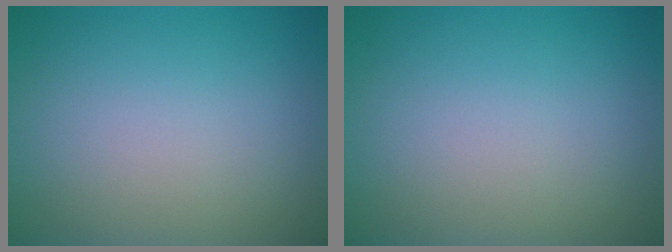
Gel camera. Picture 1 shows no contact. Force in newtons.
{"total": 0.0}